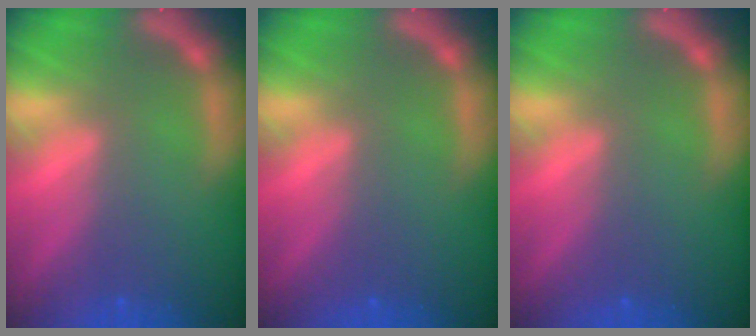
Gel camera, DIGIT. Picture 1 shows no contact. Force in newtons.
{"total": 0.0}
{"total": 0.0}